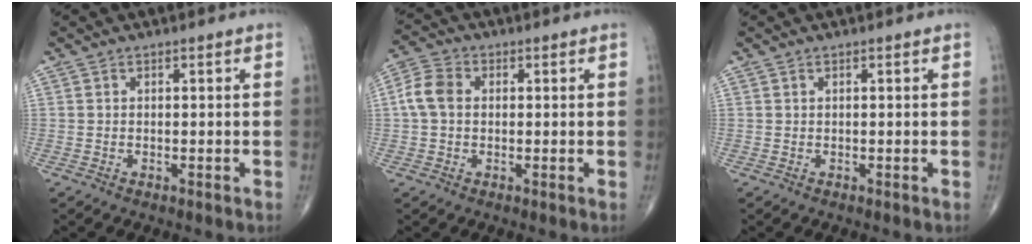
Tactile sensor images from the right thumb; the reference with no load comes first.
{"total": 5.7, "force": [0.3, 4.2, 3.8], "torque": [-0.081, 0.018, 0.000]}
{"total": 0.0}